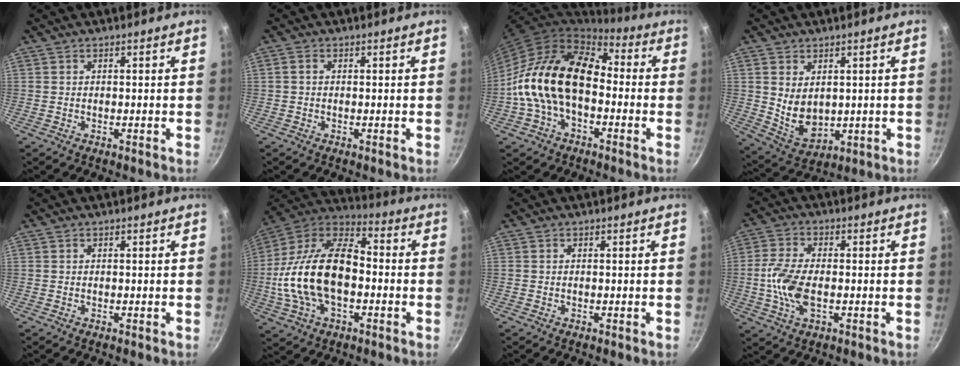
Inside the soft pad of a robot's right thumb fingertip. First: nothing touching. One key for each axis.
{"total": 1.0, "fx": 0.0, "fy": 0.8, "fz": 0.7, "tx": -0.013, "ty": 0.006, "tz": 0.000}
{"total": 18.5, "fx": -2.1, "fy": 11.9, "fz": 14.0, "tx": -0.226, "ty": 0.048, "tz": -0.053}
{"total": 8.3, "fx": 1.4, "fy": 5.7, "fz": 5.9, "tx": -0.089, "ty": -0.022, "tz": 0.049}
{"total": 0.0}
{"total": 23.0, "fx": -2.6, "fy": 13.3, "fz": 18.5, "tx": -0.340, "ty": 0.044, "tz": -0.060}
{"total": 0.0}
{"total": 8.6, "fx": -1.2, "fy": 4.4, "fz": 7.3, "tx": -0.154, "ty": 0.008, "tz": -0.033}